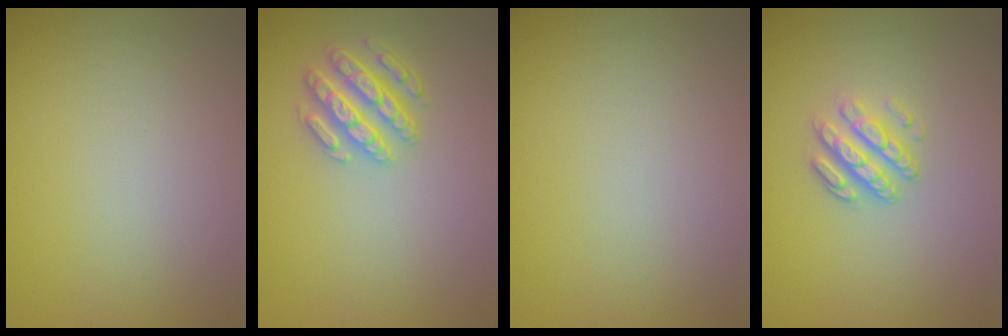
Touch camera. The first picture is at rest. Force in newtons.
{"total": 3.4, "press": 3.2, "slide": 1.2}
{"total": 0.0}
{"total": 3.3, "press": 2.4, "slide": 2.2}